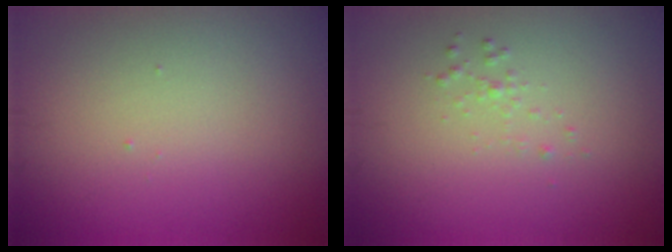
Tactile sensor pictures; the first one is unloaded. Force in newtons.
{"total": 0.7, "press": 0.7, "slide": 0.1}